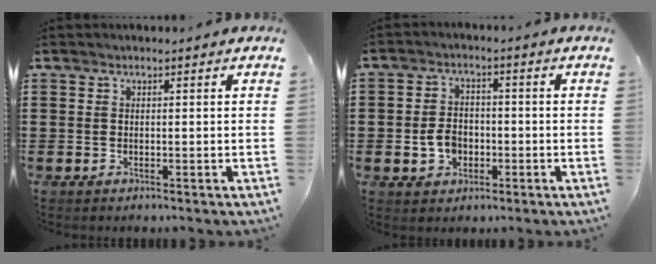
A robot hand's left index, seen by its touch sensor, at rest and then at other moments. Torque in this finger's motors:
{"motor_torque": [0.37, 0.11, 0.25, 0.08]}